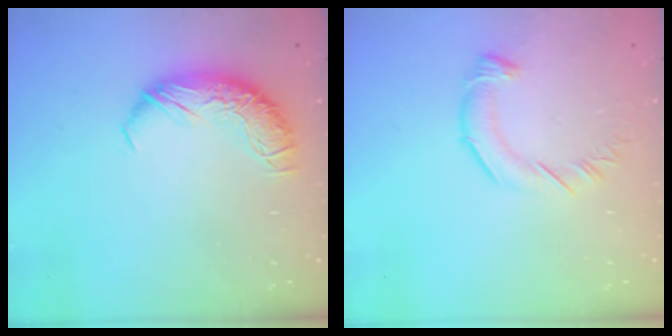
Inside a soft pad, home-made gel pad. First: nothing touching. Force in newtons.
{"total": 3.0, "press": 3.0, "slide": 0.2}